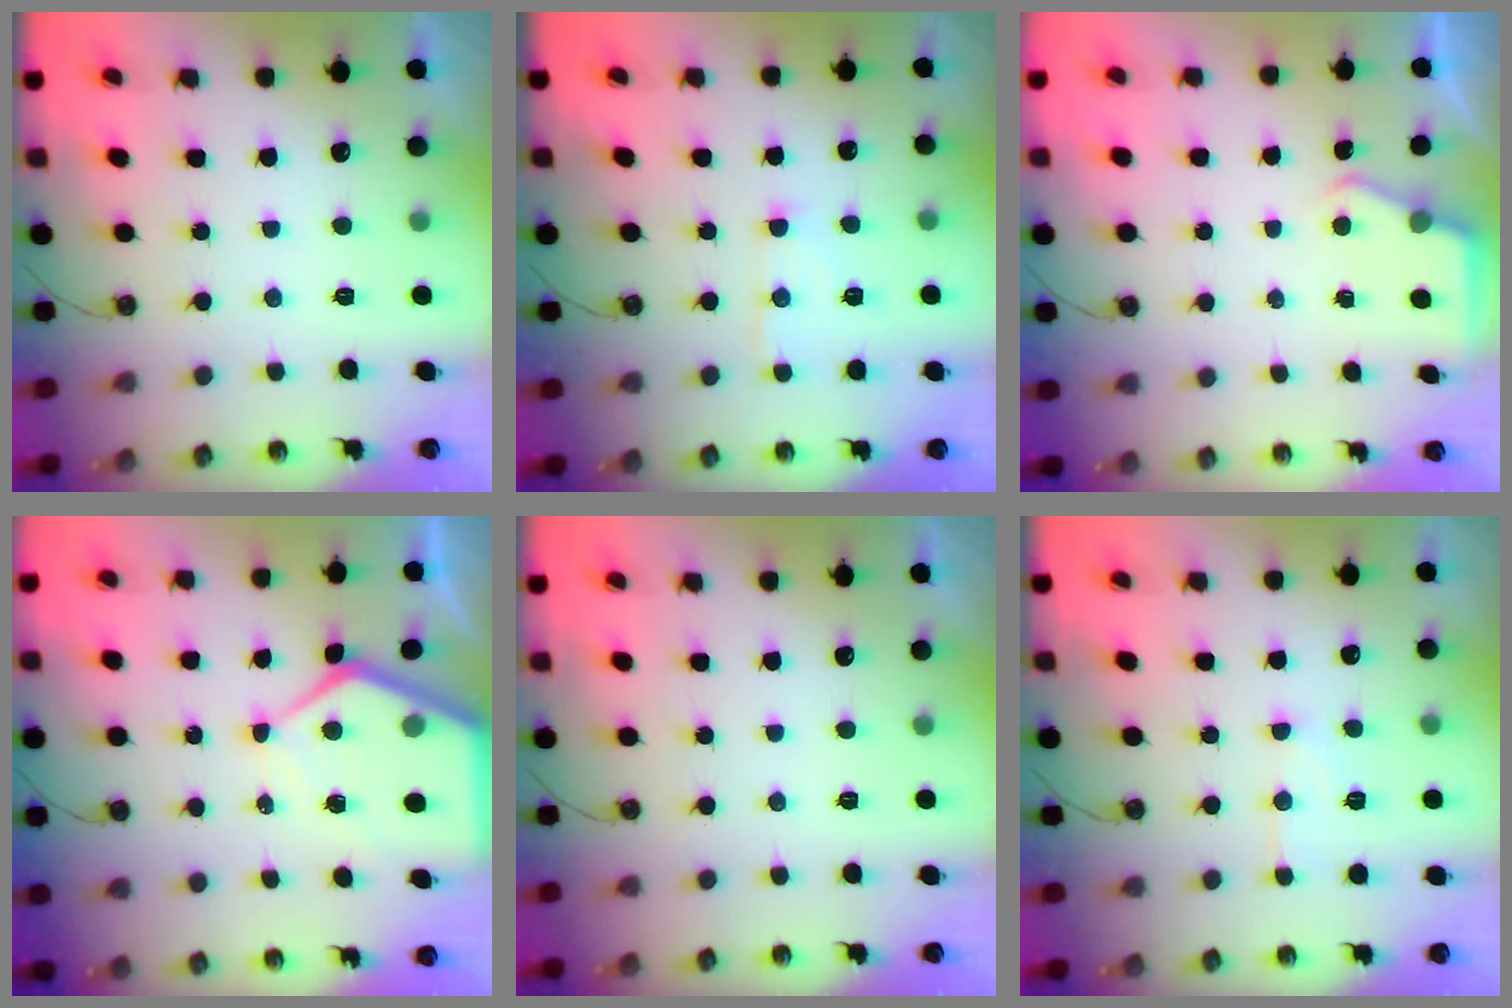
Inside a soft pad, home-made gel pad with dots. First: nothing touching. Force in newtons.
{"total": 7.7, "press": 7.7, "slide": 0.5}
{"total": 3.6, "press": 3.6, "slide": 0.5}
{"total": 11.9, "press": 11.8, "slide": 1.2}
{"total": 0.0}
{"total": 7.2, "press": 7.2, "slide": 0.6}